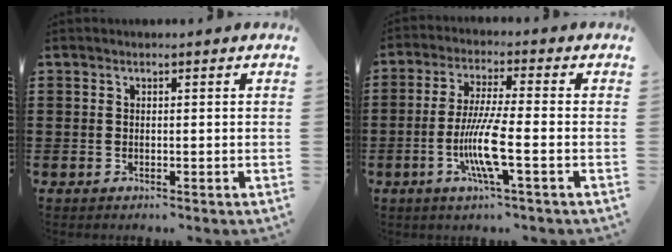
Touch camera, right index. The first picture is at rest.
{"total": 8.7, "force": [-2.6, 0.9, 8.2], "torque": [-0.176, -0.020, -0.055]}